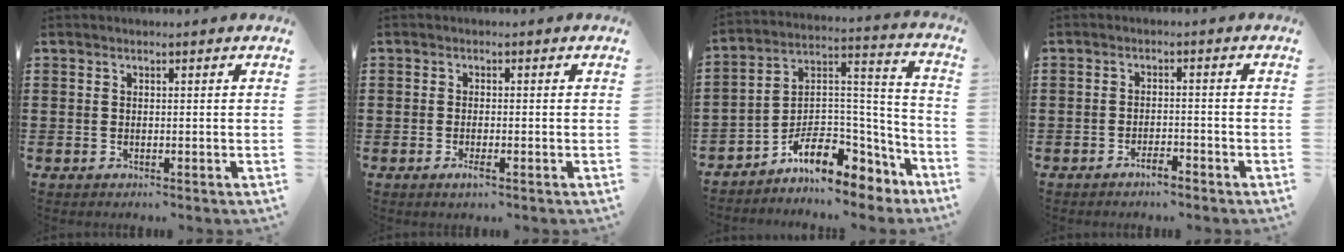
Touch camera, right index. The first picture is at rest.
{"total": 1.5, "force": [-0.8, 0.2, 1.3], "torque": [-0.030, -0.008, -0.016]}
{"total": 9.2, "force": [-6.1, 5.1, 4.7], "torque": [-0.078, 0.009, -0.106]}
{"total": 2.5, "force": [-2.1, 0.4, 1.2], "torque": [-0.024, 0.002, -0.040]}